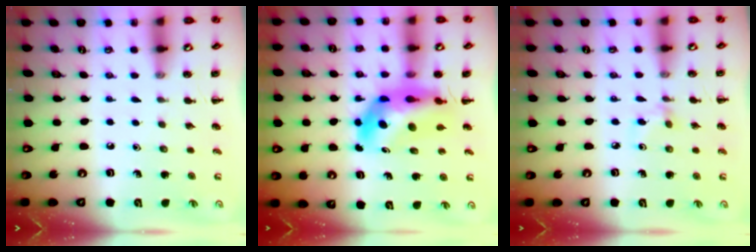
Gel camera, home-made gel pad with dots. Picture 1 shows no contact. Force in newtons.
{"total": 11.6, "press": 11.1, "slide": 3.3}
{"total": 2.8, "press": 2.6, "slide": 1.0}